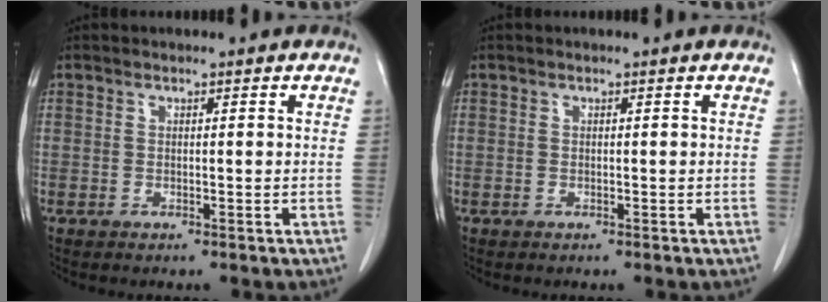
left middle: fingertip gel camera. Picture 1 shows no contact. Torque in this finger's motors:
{"motor_torque": [0.12, -0.13, 0.08, 0.00]}